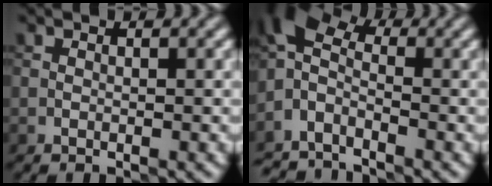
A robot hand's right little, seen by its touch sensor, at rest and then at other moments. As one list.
[{"total": 5.2, "force": [-2.9, 3.1, 3.1], "torque": [-0.067, 0.003, -0.071]}]